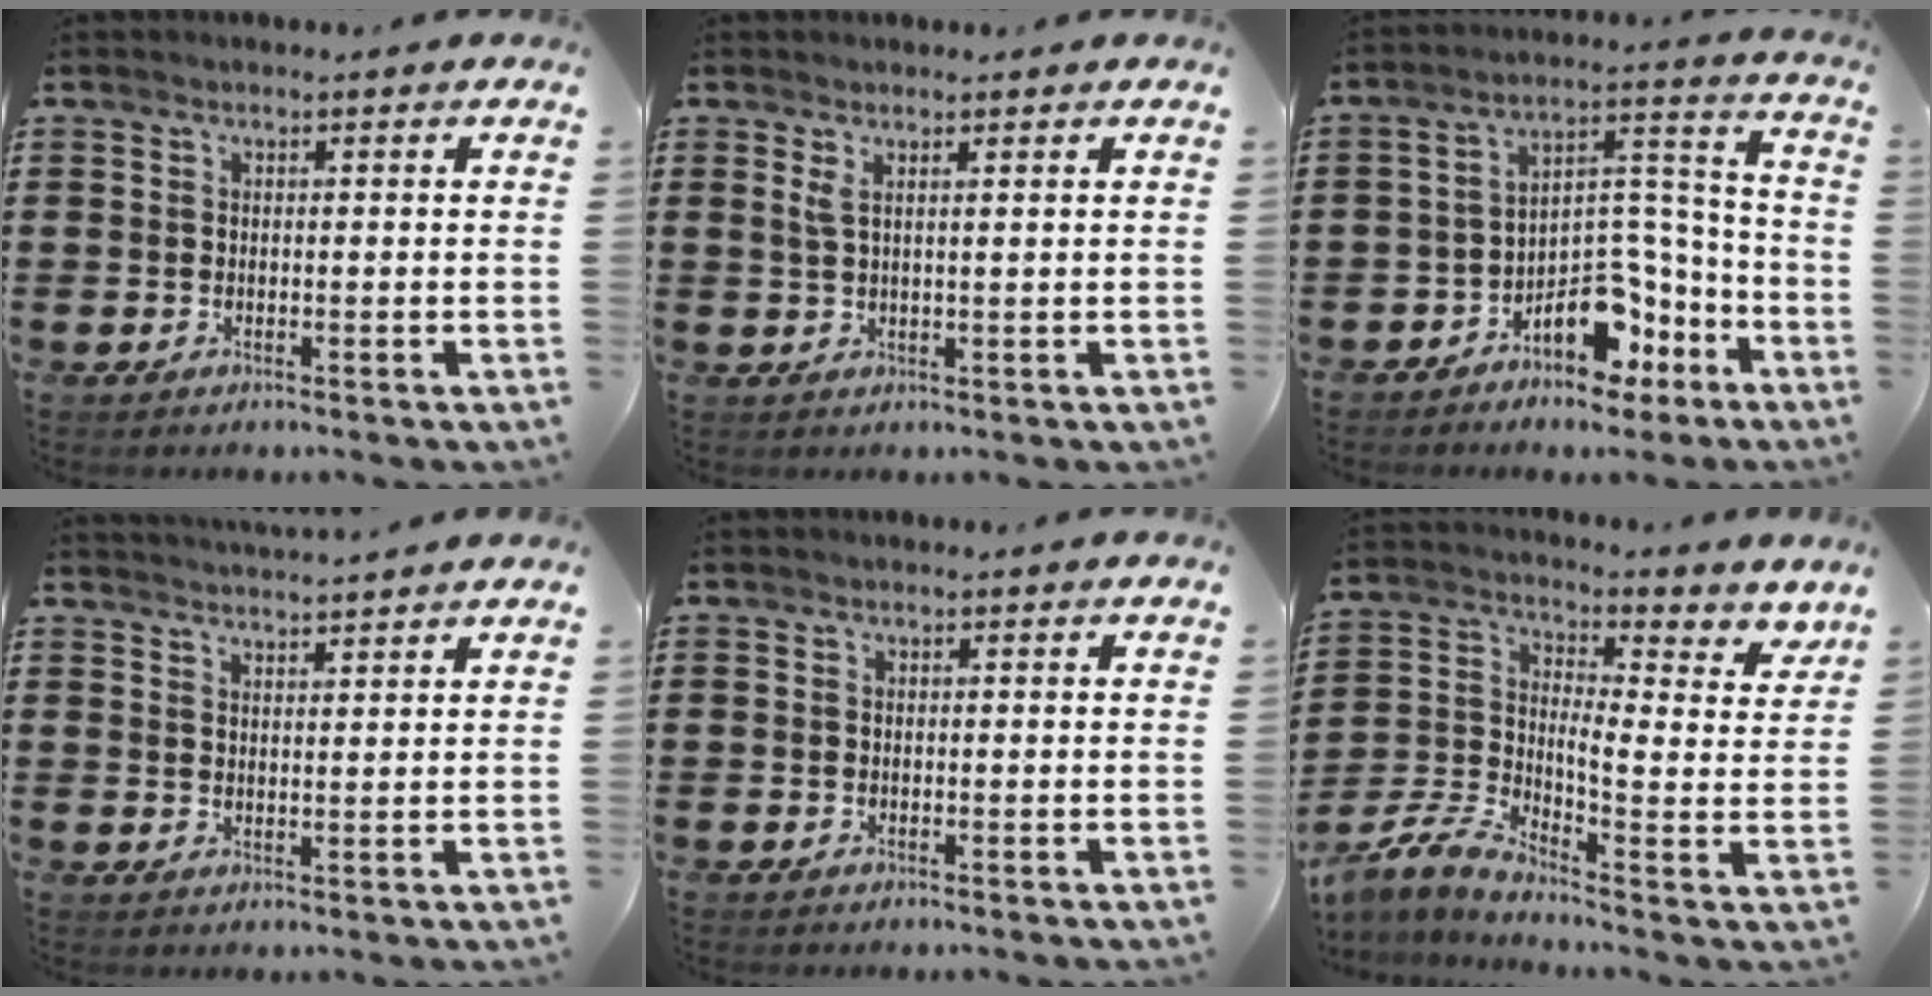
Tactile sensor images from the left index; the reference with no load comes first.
{"total": 1.8, "force": [1.0, 0.2, 1.5], "torque": [-0.033, 0.000, 0.019]}
{"total": 8.7, "force": [-6.3, 4.8, 3.6], "torque": [-0.058, 0.020, -0.114]}
{"total": 2.7, "force": [2.6, -0.5, -0.1], "torque": [-0.005, -0.013, 0.048]}
{"total": 0.0}
{"total": 3.5, "force": [0.1, 1.7, 3.0], "torque": [-0.079, -0.028, -0.007]}